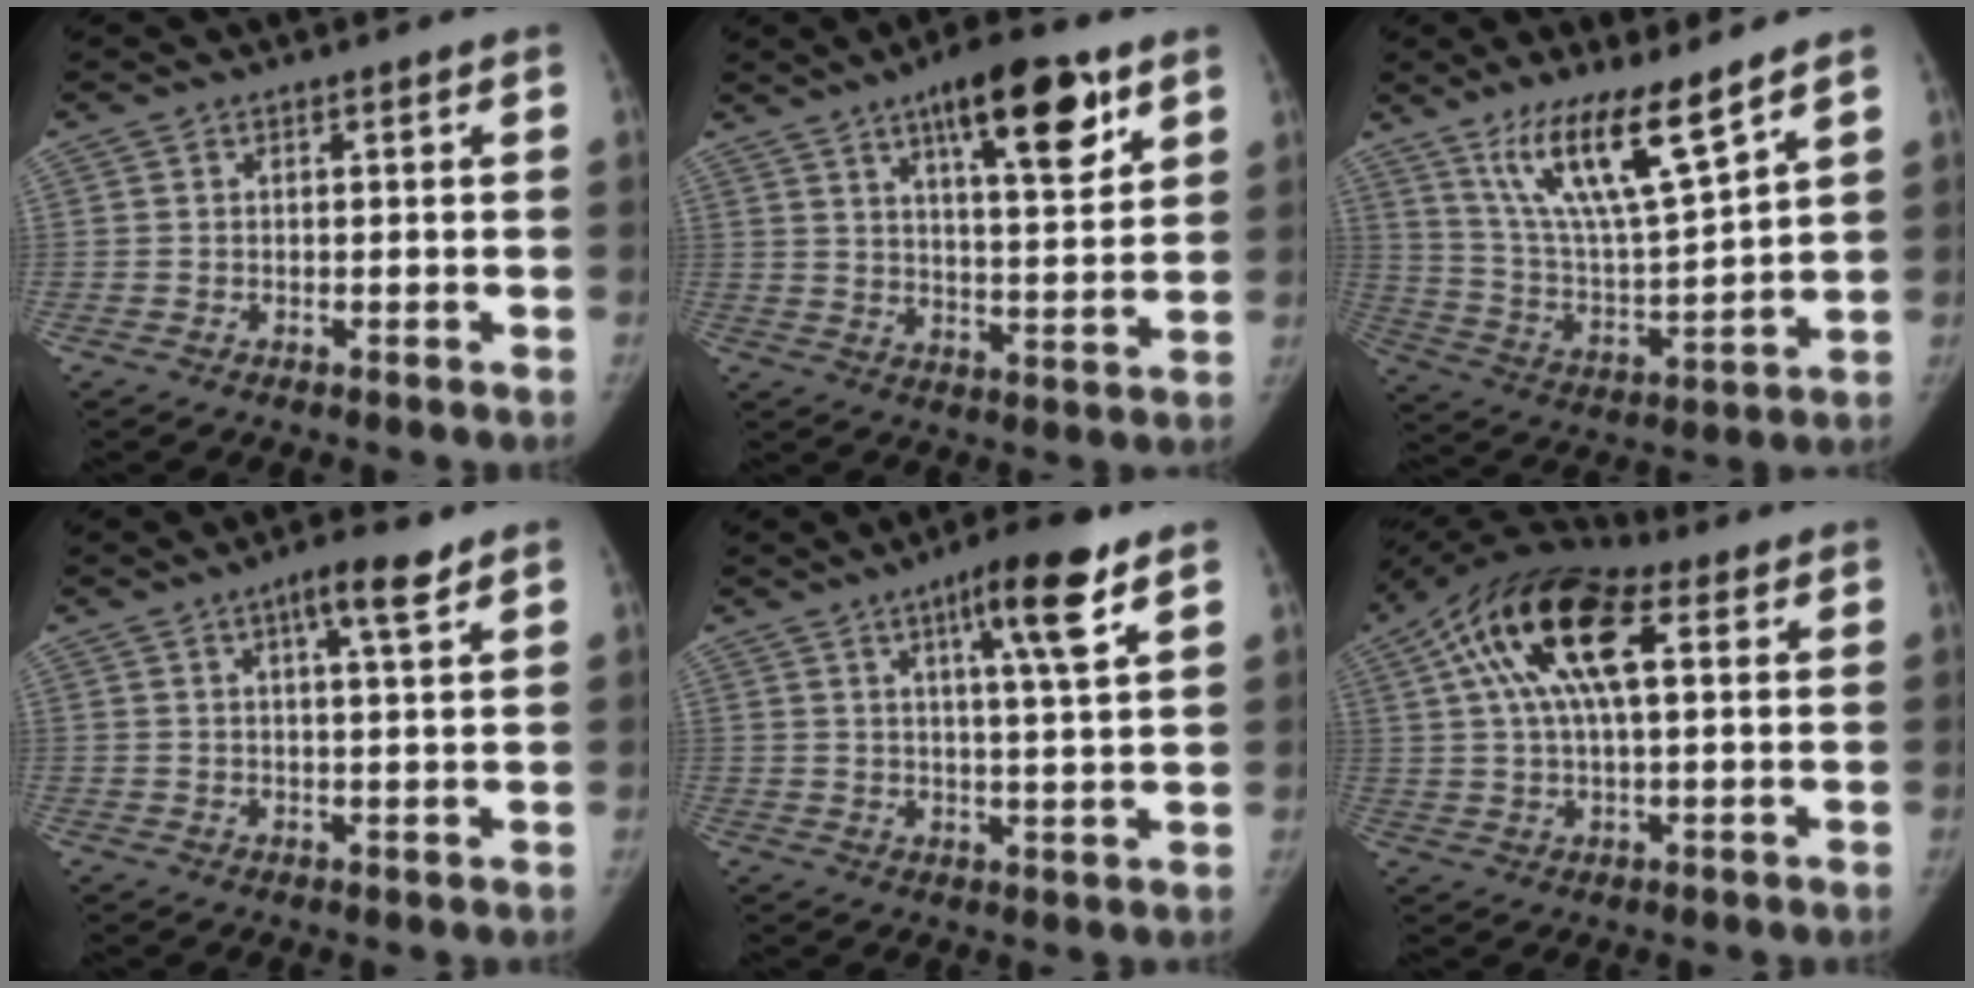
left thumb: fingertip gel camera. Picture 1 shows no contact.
{"total": 15.6, "force": [8.6, 4.6, 12.2], "torque": [-0.157, -0.040, 0.133]}
{"total": 15.7, "force": [10.7, 2.3, 11.3], "torque": [-0.193, -0.066, 0.211]}
{"total": 5.7, "force": [3.4, 0.8, 4.5], "torque": [-0.071, -0.014, 0.055]}
{"total": 10.5, "force": [5.6, 0.9, 8.8], "torque": [-0.135, -0.026, 0.086]}
{"total": 17.6, "force": [5.6, 7.8, 14.7], "torque": [-0.273, 0.025, 0.090]}